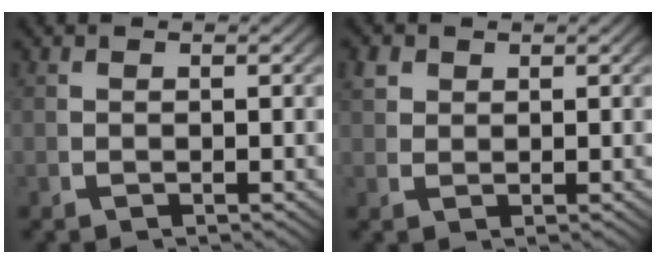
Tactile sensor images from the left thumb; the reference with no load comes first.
{"total": 1.9, "force": [1.2, 1.2, 0.7], "torque": [-0.019, -0.004, 0.030]}